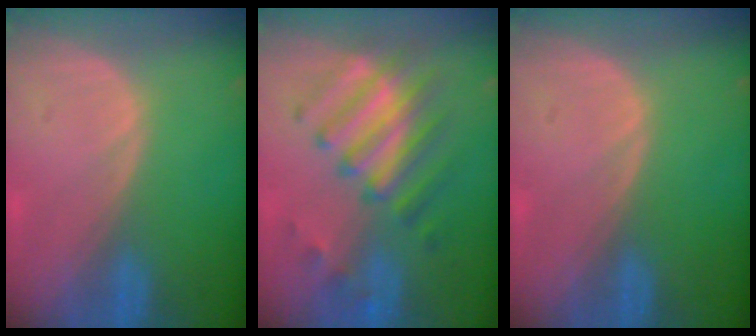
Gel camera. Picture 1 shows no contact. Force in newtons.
{"total": 8.2, "press": 8.1, "slide": 1.2}
{"total": 0.0}